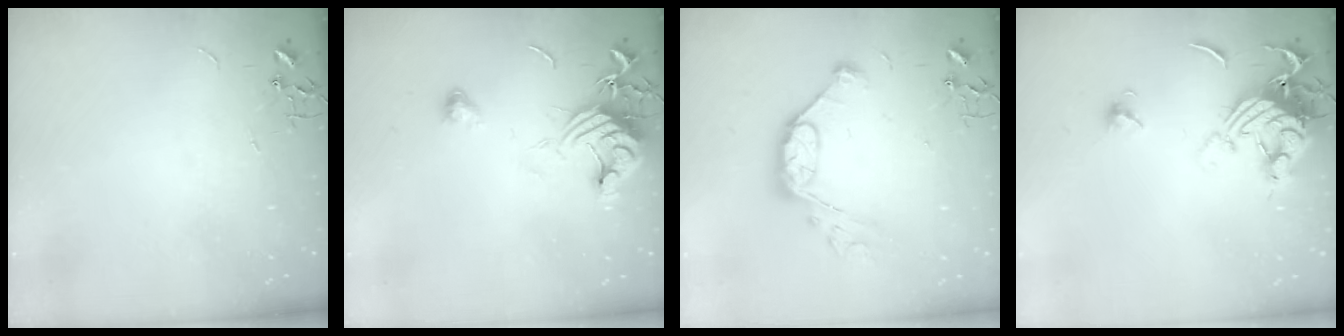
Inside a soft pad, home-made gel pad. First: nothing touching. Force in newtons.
{"total": 12.8, "press": 12.7, "slide": 1.6}
{"total": 10.6, "press": 10.6, "slide": 0.6}
{"total": 14.2, "press": 14.1, "slide": 1.4}